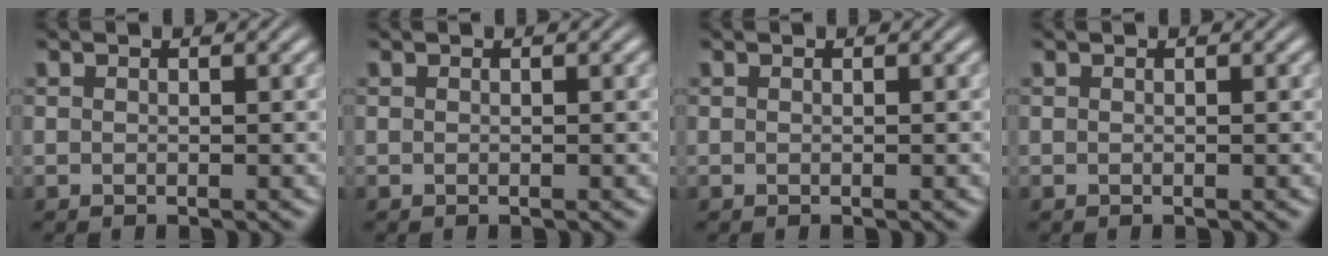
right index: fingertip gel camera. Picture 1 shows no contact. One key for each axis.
{"total": 0.0}
{"total": 0.0}
{"total": 0.0}